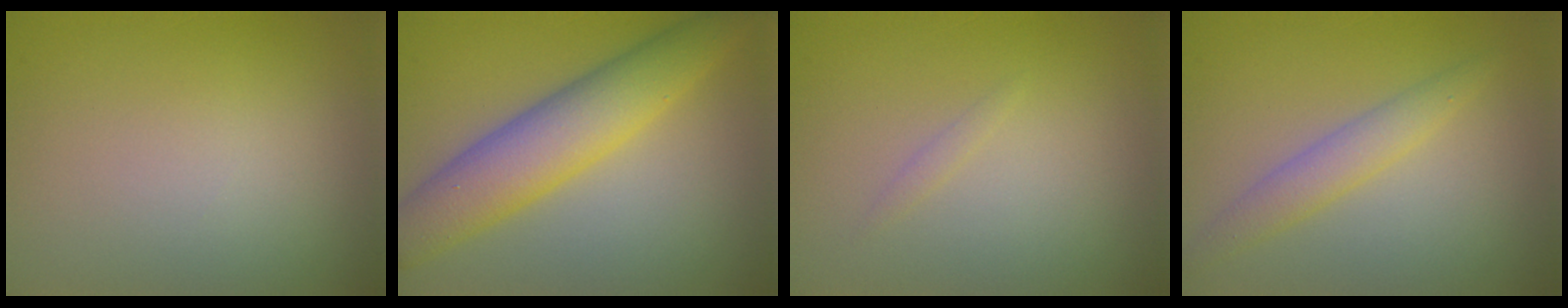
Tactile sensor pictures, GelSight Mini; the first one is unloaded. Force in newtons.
{"total": 6.7, "press": 6.7, "slide": 0.1}
{"total": 0.6, "press": 0.6, "slide": 0.0}
{"total": 2.5, "press": 2.5, "slide": 0.2}